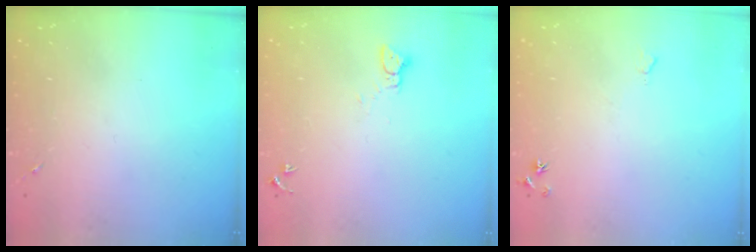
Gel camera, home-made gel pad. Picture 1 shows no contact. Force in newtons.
{"total": 2.2, "press": 2.2, "slide": 0.2}
{"total": 4.7, "press": 4.7, "slide": 0.7}